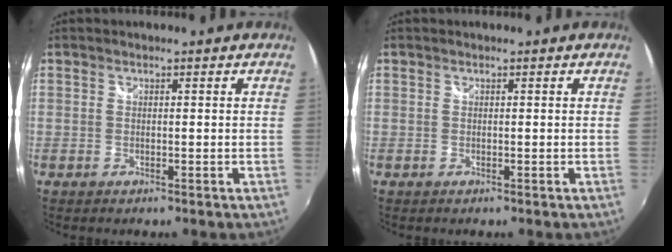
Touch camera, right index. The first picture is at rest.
{"total": 0.0}